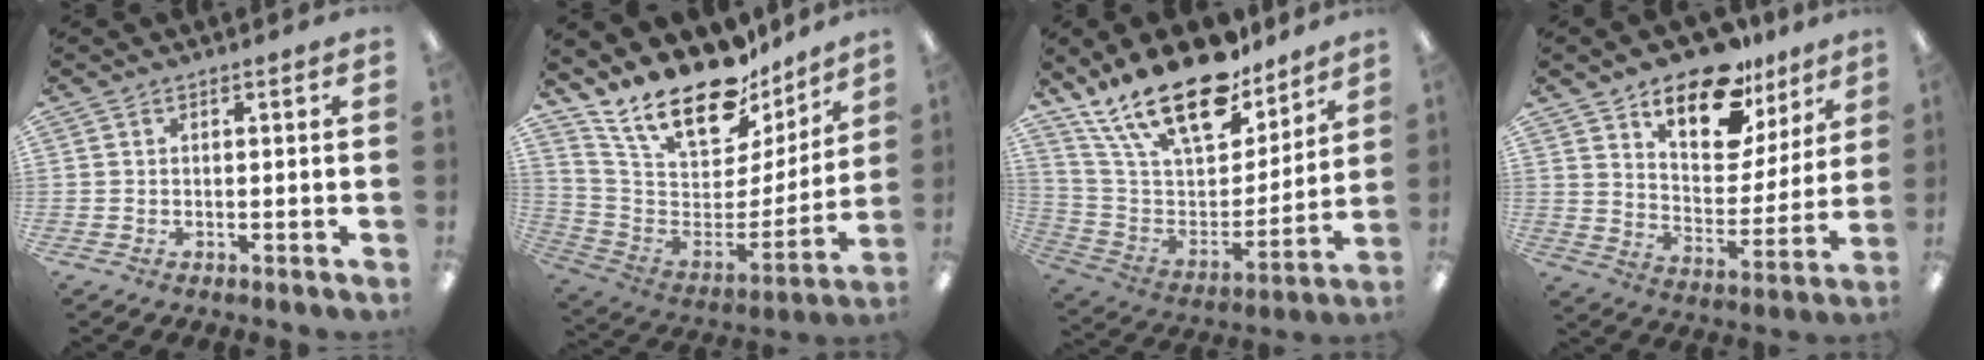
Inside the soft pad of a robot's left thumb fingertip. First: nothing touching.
{"total": 22.2, "force": [17.3, 8.6, 10.8], "torque": [-0.197, -0.122, 0.305]}
{"total": 23.6, "force": [17.6, 9.5, 12.6], "torque": [-0.232, -0.108, 0.313]}
{"total": 16.7, "force": [12.3, 7.8, 8.3], "torque": [-0.141, -0.075, 0.218]}